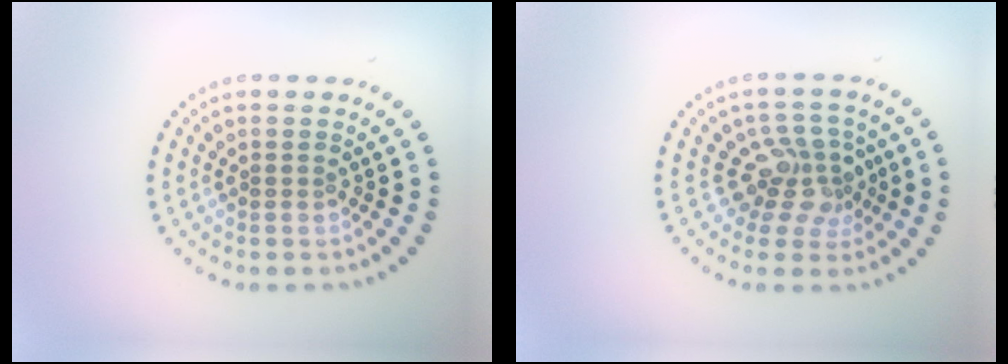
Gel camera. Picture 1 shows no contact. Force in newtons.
{"total": 3.5, "press": 3.0, "slide": 1.9}